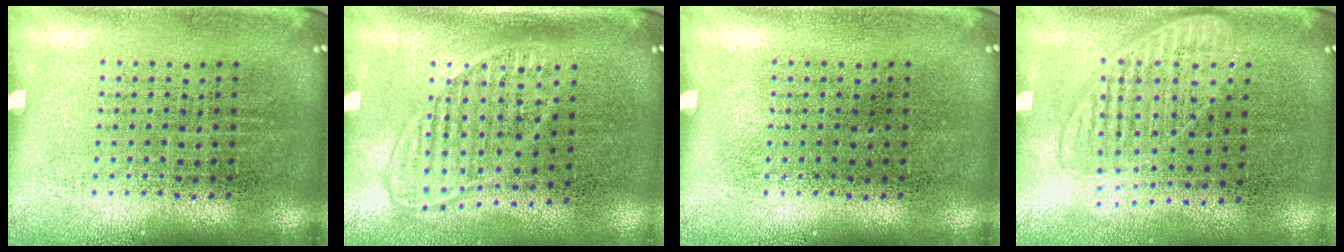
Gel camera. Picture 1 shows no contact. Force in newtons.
{"total": 1.4, "press": 1.1, "slide": 0.7}
{"total": 0.0}
{"total": 1.4, "press": 1.3, "slide": 0.6}